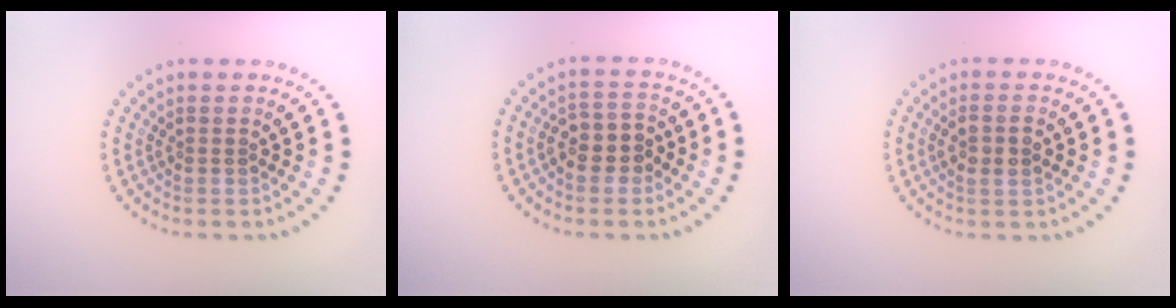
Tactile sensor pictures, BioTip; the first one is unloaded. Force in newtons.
{"total": 2.9, "press": 2.7, "slide": 1.0}
{"total": 2.3, "press": 2.2, "slide": 0.8}